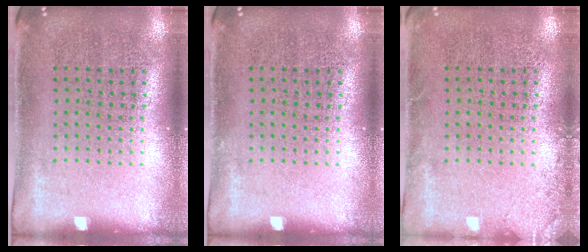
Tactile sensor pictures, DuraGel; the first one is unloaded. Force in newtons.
{"total": 0.0}
{"total": 1.3, "press": 1.3, "slide": 0.2}